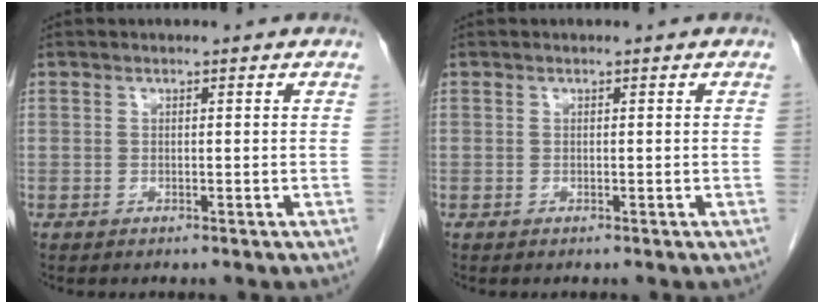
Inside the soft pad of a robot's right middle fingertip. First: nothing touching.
{"total": 0.0}